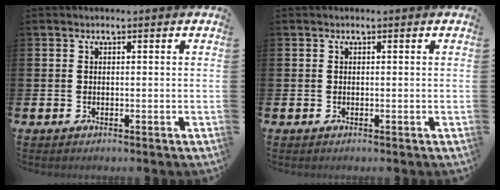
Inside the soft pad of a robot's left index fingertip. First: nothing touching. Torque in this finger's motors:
{"motor_torque": [-0.02, 0.03, -0.03, 0.01]}